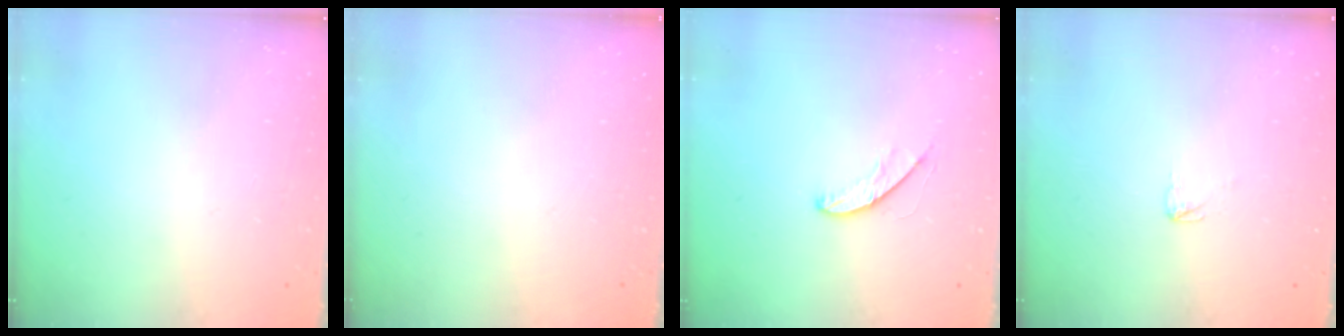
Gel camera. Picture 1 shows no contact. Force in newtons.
{"total": 0.0}
{"total": 4.6, "press": 4.6, "slide": 0.3}
{"total": 2.3, "press": 2.3, "slide": 0.2}